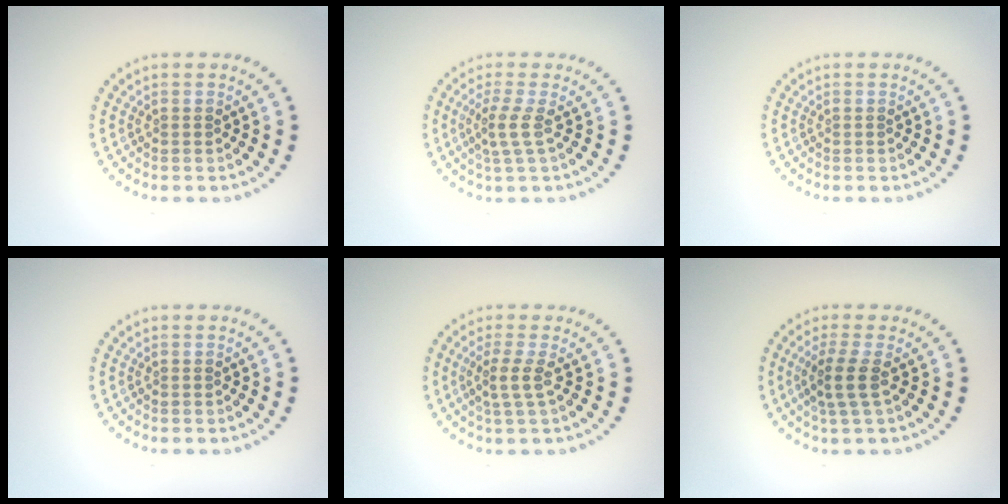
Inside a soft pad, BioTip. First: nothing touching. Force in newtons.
{"total": 2.2, "press": 1.5, "slide": 1.5}
{"total": 0.0}
{"total": 0.0}
{"total": 2.1, "press": 1.5, "slide": 1.4}
{"total": 2.4, "press": 1.9, "slide": 1.4}